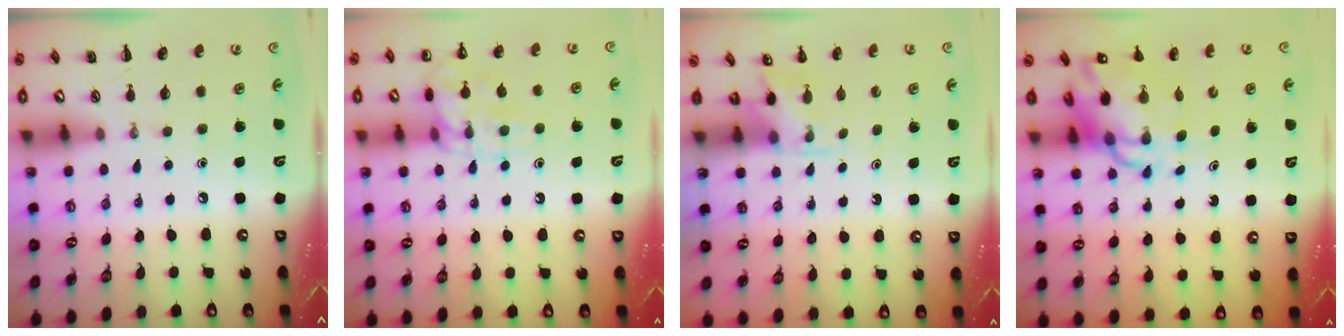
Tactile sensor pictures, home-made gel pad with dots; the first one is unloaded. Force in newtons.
{"total": 13.6, "press": 13.5, "slide": 1.1}
{"total": 3.2, "press": 3.1, "slide": 0.7}
{"total": 11.1, "press": 10.6, "slide": 3.2}